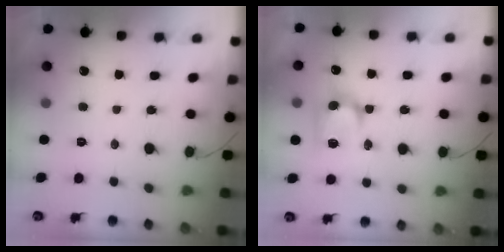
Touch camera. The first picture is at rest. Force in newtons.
{"total": 11.9, "press": 11.9, "slide": 0.8}